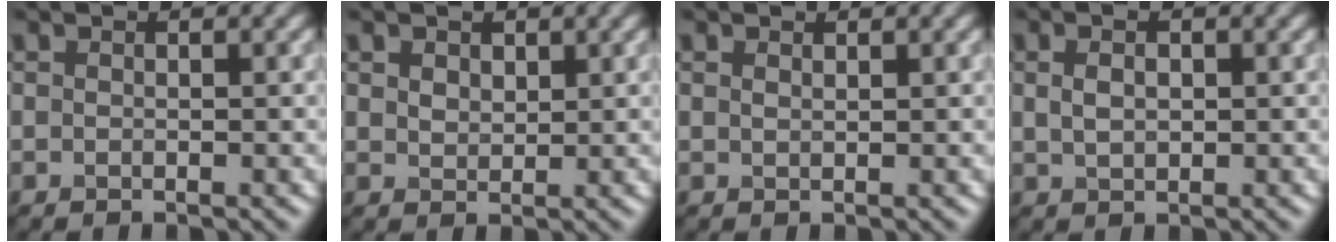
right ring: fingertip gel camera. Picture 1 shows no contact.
{"total": 2.1, "force": [1.2, 1.4, 1.0], "torque": [-0.019, 0.007, 0.014]}
{"total": 0.6, "force": [0.5, 0.2, 0.2], "torque": [-0.006, 0.000, 0.011]}
{"total": 2.2, "force": [0.6, 1.4, 1.6], "torque": [-0.031, -0.001, 0.014]}